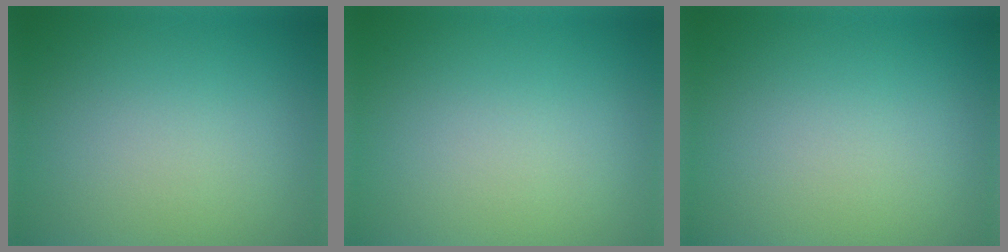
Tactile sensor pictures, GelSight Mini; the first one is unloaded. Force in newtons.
{"total": 0.0}
{"total": 0.0}